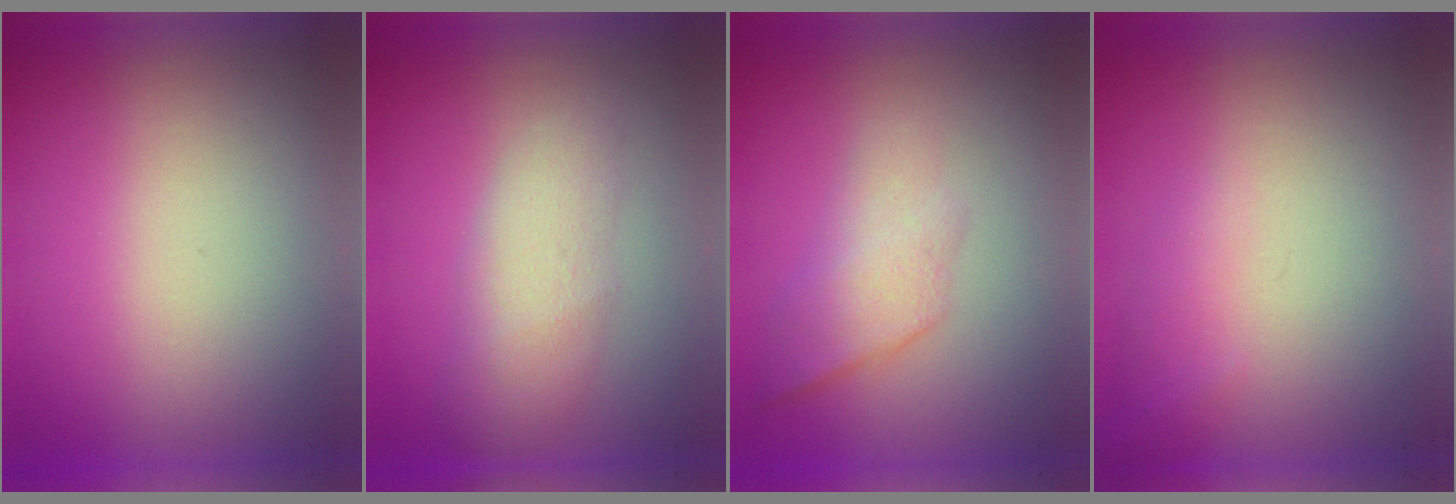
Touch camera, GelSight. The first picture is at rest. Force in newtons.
{"total": 2.6}
{"total": 2.2}
{"total": 1.4}